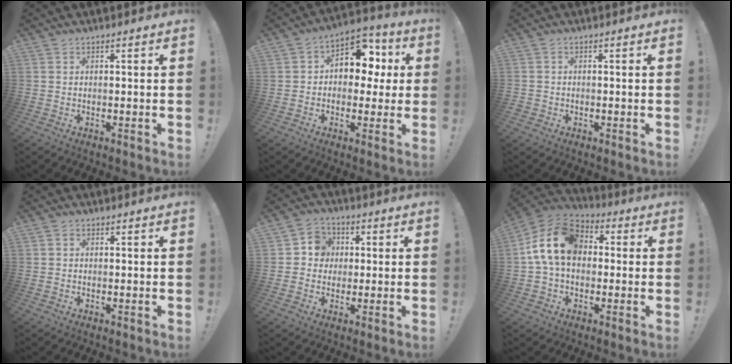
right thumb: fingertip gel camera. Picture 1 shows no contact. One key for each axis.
{"total": 10.3, "fx": 2.2, "fy": 8.1, "fz": 6.0, "tx": -0.073, "ty": -0.008, "tz": 0.046}
{"total": 1.3, "fx": -0.6, "fy": 1.1, "fz": 0.3, "tx": -0.002, "ty": 0.003, "tz": -0.011}
{"total": 0.8, "fx": 0.2, "fy": 0.8, "fz": 0.0, "tx": 0.004, "ty": 0.001, "tz": 0.002}
{"total": 7.4, "fx": 0.7, "fy": 7.1, "fz": 2.1, "tx": -0.026, "ty": 0.006, "tz": 0.015}
{"total": 16.4, "fx": 2.6, "fy": 11.5, "fz": 11.3, "tx": -0.202, "ty": 0.022, "tz": 0.052}